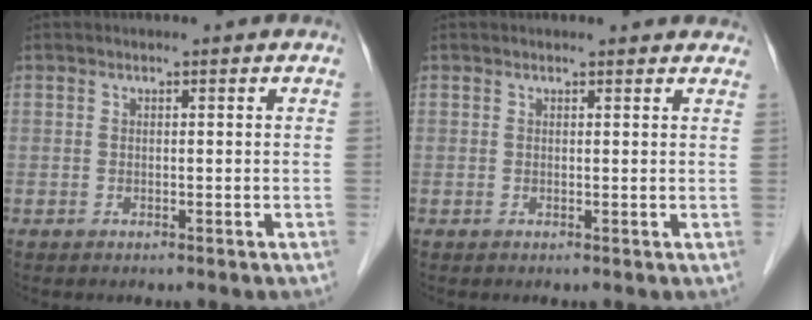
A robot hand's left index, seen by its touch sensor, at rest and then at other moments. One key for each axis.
{"total": 3.2, "fx": 2.9, "fy": 1.0, "fz": 0.7, "tx": -0.005, "ty": 0.001, "tz": 0.020}